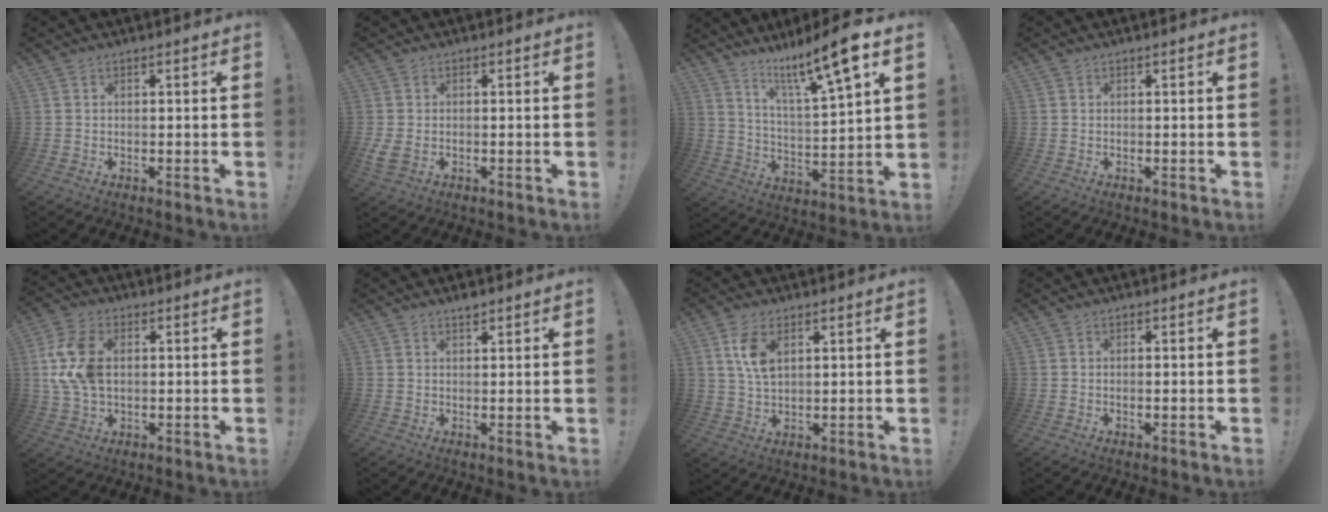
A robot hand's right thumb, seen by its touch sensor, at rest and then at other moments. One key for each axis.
{"total": 3.0, "fx": -0.1, "fy": 2.1, "fz": 2.2, "tx": -0.048, "ty": -0.003, "tz": -0.001}
{"total": 15.3, "fx": 10.0, "fy": 1.7, "fz": 11.5, "tx": -0.192, "ty": -0.064, "tz": 0.152}
{"total": 0.0}
{"total": 12.5, "fx": 1.6, "fy": 8.3, "fz": 9.3, "tx": -0.189, "ty": 0.001, "tz": 0.032}
{"total": 1.7, "fx": 1.5, "fy": 0.3, "fz": 0.7, "tx": 0.002, "ty": -0.010, "tz": 0.024}
{"total": 7.3, "fx": 3.0, "fy": 3.9, "fz": 5.4, "tx": -0.100, "ty": -0.009, "tz": 0.054}
{"total": 0.7, "fx": -0.4, "fy": 0.1, "fz": 0.5, "tx": -0.009, "ty": 0.000, "tz": -0.007}